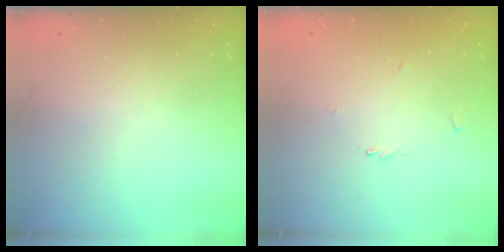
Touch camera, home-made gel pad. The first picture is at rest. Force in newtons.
{"total": 1.2, "press": 1.2, "slide": 0.4}